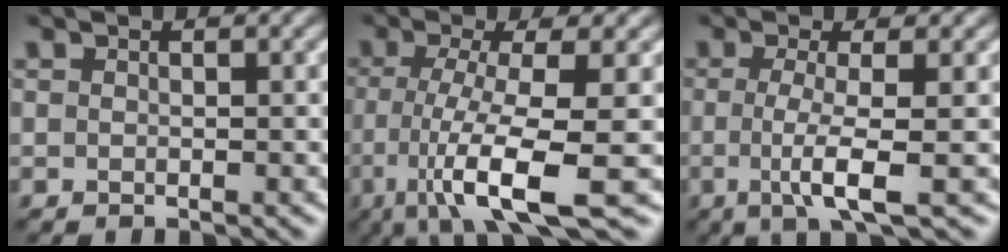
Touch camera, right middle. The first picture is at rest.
{"total": 8.5, "force": [-2.8, 1.8, 7.8], "torque": [-0.133, -0.007, -0.053]}
{"total": 4.5, "force": [-0.6, 1.0, 4.3], "torque": [-0.080, -0.011, -0.013]}